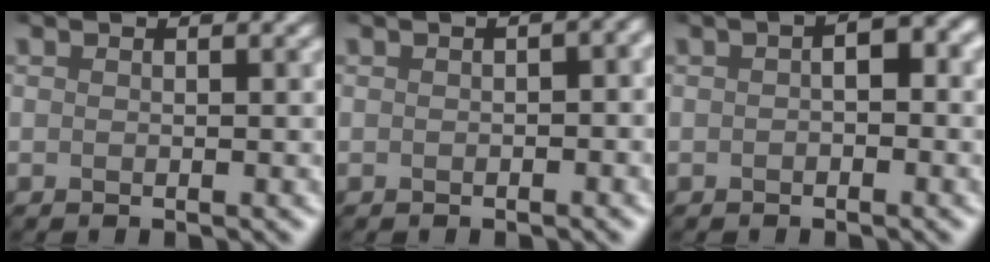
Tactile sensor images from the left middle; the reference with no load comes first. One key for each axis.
{"total": 3.1, "fx": -0.7, "fy": 1.9, "fz": 2.3, "tx": -0.005, "ty": 0.011, "tz": -0.011}
{"total": 2.0, "fx": -0.5, "fy": 1.0, "fz": 1.7, "tx": -0.026, "ty": 0.008, "tz": -0.012}